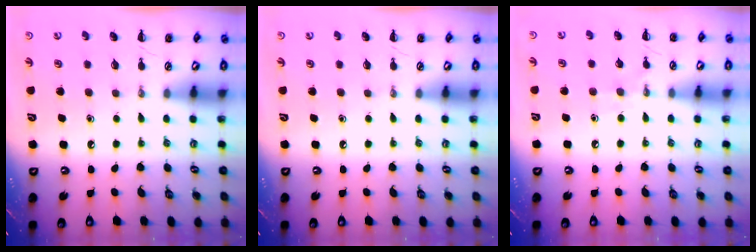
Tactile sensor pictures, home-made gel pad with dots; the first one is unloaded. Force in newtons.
{"total": 0.0}
{"total": 5.8, "press": 5.6, "slide": 1.6}